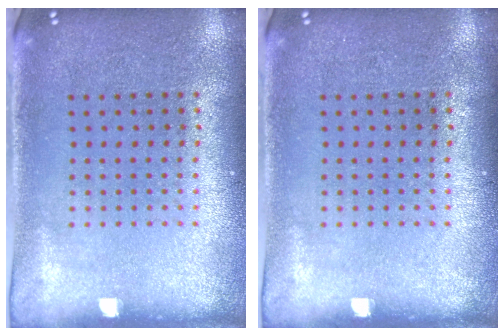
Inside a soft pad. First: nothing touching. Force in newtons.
{"total": 0.0}